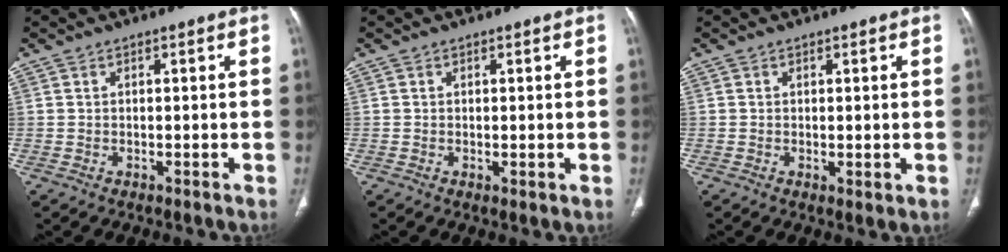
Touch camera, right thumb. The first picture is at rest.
{"total": 0.8, "force": [0.0, 0.3, 0.8], "torque": [-0.017, -0.006, 0.001]}
{"total": 1.4, "force": [-0.1, 0.5, 1.3], "torque": [-0.025, -0.008, 0.002]}